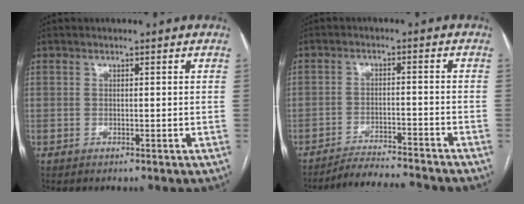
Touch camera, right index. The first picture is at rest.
{"total": 8.6, "force": [-8.3, -0.9, 1.8], "torque": [-0.021, -0.004, -0.136]}